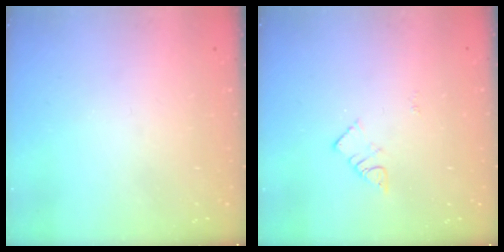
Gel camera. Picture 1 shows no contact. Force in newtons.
{"total": 3.8, "press": 3.8, "slide": 0.4}